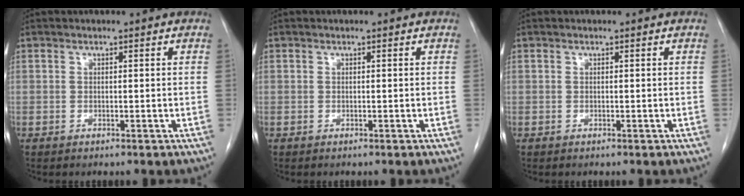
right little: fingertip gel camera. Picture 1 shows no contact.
{"total": 0.0}
{"total": 0.0}